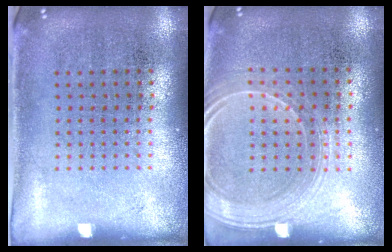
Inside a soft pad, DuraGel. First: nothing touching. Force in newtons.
{"total": 1.8, "press": 1.6, "slide": 0.7}